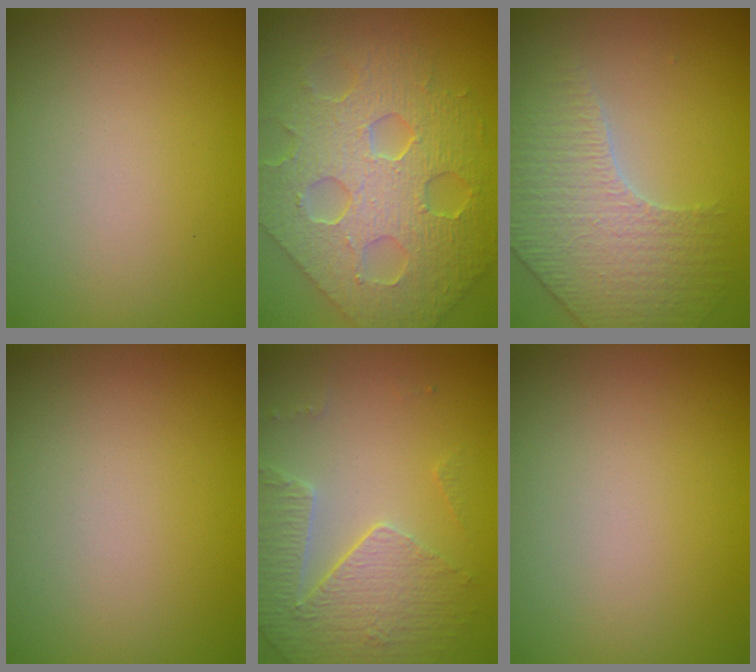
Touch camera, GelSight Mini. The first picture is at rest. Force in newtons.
{"total": 7.7, "press": 6.5, "slide": 4.0}
{"total": 3.8, "press": 3.8, "slide": 0.5}
{"total": 0.0}
{"total": 3.7, "press": 3.6, "slide": 0.8}
{"total": 0.0}